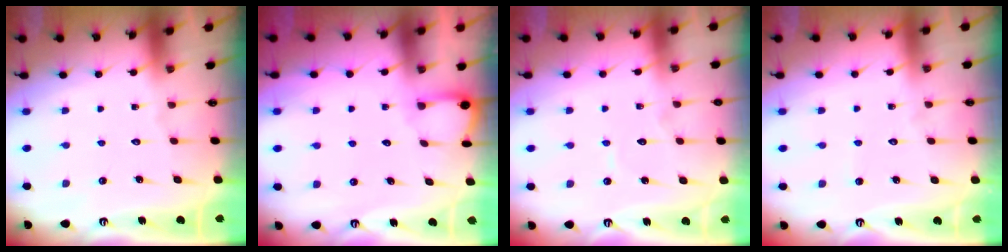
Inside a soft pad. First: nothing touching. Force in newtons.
{"total": 2.7, "press": 2.7, "slide": 0.2}
{"total": 3.6, "press": 3.6, "slide": 0.3}
{"total": 2.3, "press": 2.3, "slide": 0.3}